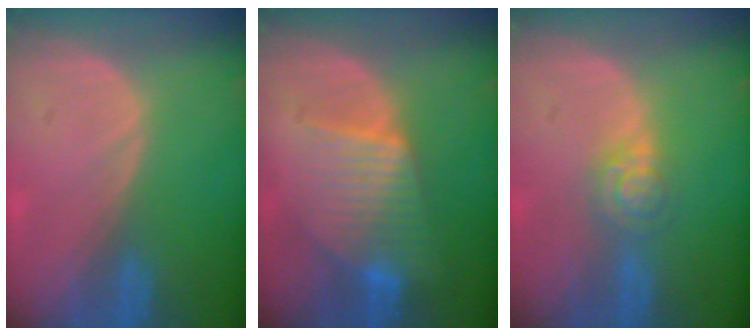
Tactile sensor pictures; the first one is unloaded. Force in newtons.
{"total": 7.2, "press": 7.2, "slide": 0.3}
{"total": 4.6, "press": 3.9, "slide": 2.6}